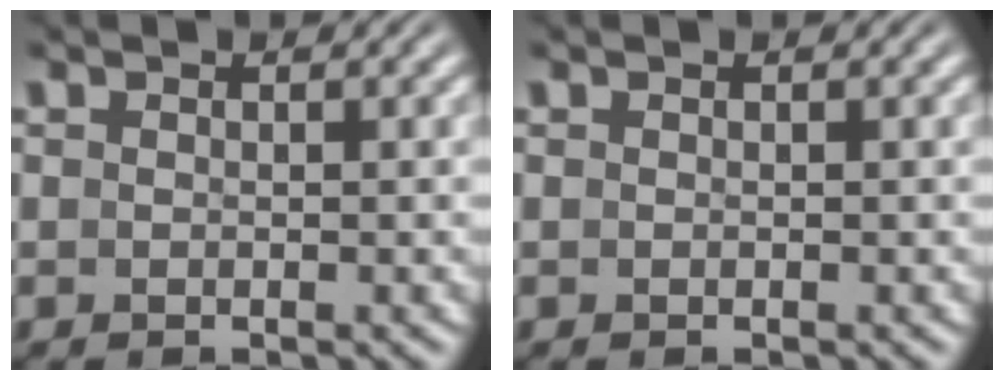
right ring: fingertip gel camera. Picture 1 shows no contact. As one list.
[{"total": 0.0}]